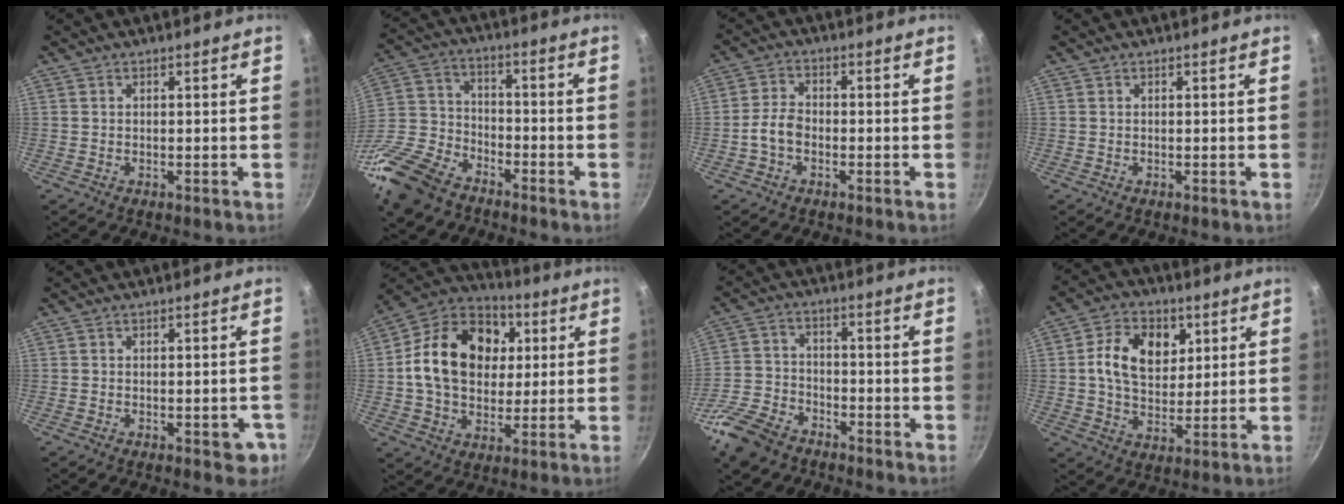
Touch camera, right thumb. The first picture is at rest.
{"total": 16.9, "force": [-11.5, 9.5, 8.1], "torque": [-0.166, 0.057, -0.240]}
{"total": 4.4, "force": [-1.6, 2.9, 2.9], "torque": [-0.054, 0.024, -0.038]}
{"total": 0.0}
{"total": 4.1, "force": [-1.5, 2.1, 3.2], "torque": [-0.020, 0.007, -0.017]}
{"total": 20.4, "force": [3.3, 15.5, 12.9], "torque": [-0.193, 0.020, 0.047]}
{"total": 11.1, "force": [-7.4, 6.5, 5.2], "torque": [-0.099, 0.043, -0.154]}
{"total": 12.4, "force": [3.3, 8.9, 8.0], "torque": [-0.109, -0.006, 0.047]}